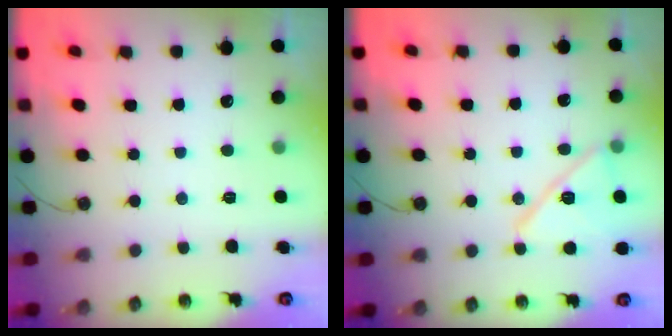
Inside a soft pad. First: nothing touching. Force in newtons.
{"total": 13.9, "press": 13.9, "slide": 0.3}